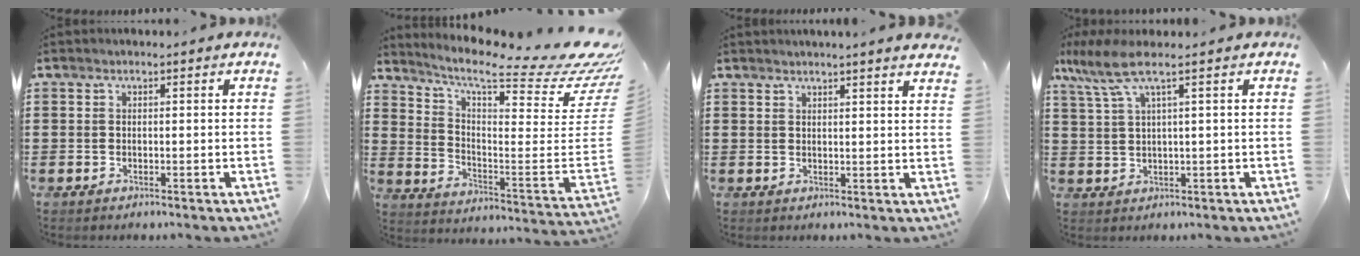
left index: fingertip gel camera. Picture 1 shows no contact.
{"total": 10.8, "force": [8.2, 1.3, 6.9], "torque": [-0.133, -0.073, 0.129]}
{"total": 2.2, "force": [2.0, -0.6, 0.5], "torque": [-0.013, -0.004, 0.039]}
{"total": 5.8, "force": [2.4, 0.8, 5.2], "torque": [-0.131, -0.010, 0.034]}